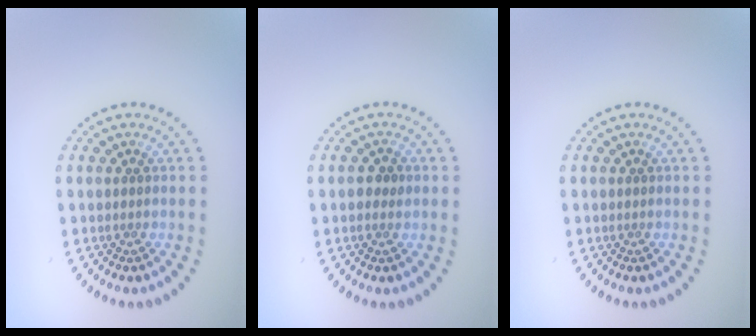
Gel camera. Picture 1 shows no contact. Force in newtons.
{"total": 1.4, "press": 1.4, "slide": 0.1}
{"total": 0.0}